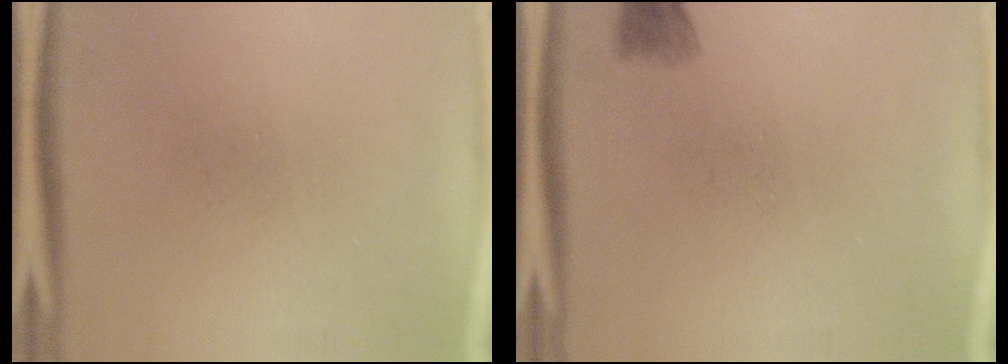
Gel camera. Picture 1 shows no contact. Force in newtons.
{"total": 2.2}